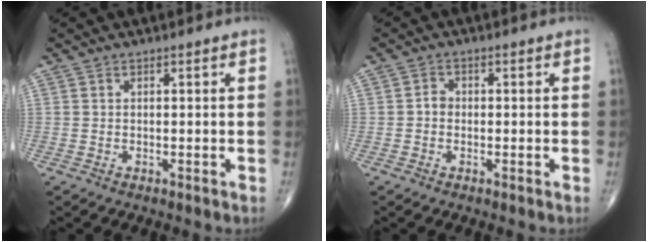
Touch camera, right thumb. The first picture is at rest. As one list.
[{"total": 1.8, "force": [-0.3, 1.5, 0.9], "torque": [-0.005, 0.007, -0.011]}]